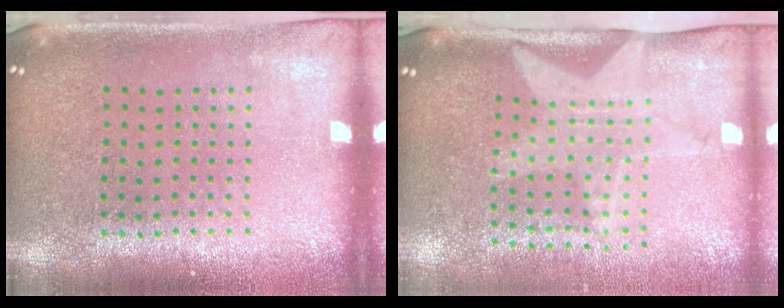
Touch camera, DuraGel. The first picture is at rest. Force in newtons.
{"total": 2.1, "press": 1.5, "slide": 1.4}